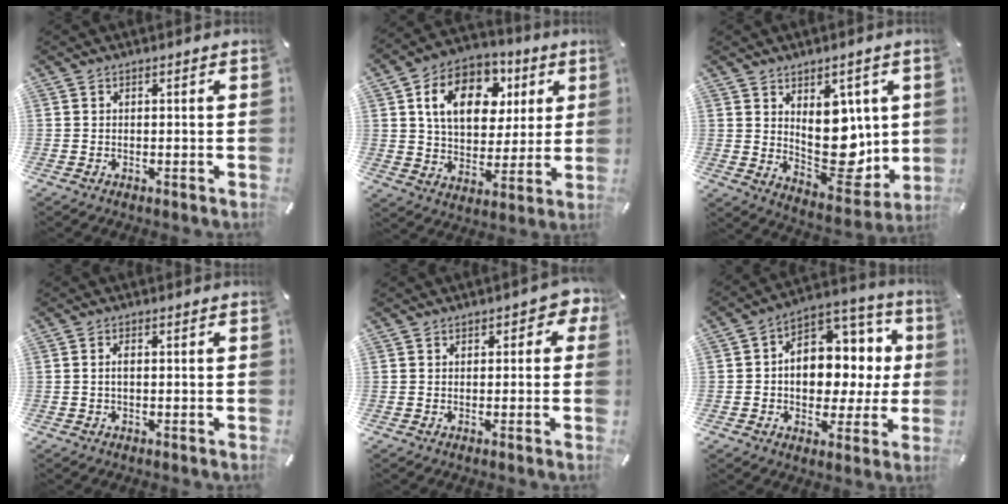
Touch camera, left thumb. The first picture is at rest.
{"total": 15.0, "force": [5.5, 10.9, 8.7], "torque": [-0.143, -0.005, 0.101]}
{"total": 13.2, "force": [3.4, 9.4, 8.5], "torque": [-0.103, -0.043, 0.071]}
{"total": 1.2, "force": [-0.1, 0.5, 1.1], "torque": [-0.023, 0.002, -0.003]}
{"total": 2.9, "force": [0.9, 2.0, 1.8], "torque": [-0.013, 0.000, 0.010]}
{"total": 11.9, "force": [-0.3, 9.5, 7.1], "torque": [-0.099, -0.011, 0.002]}